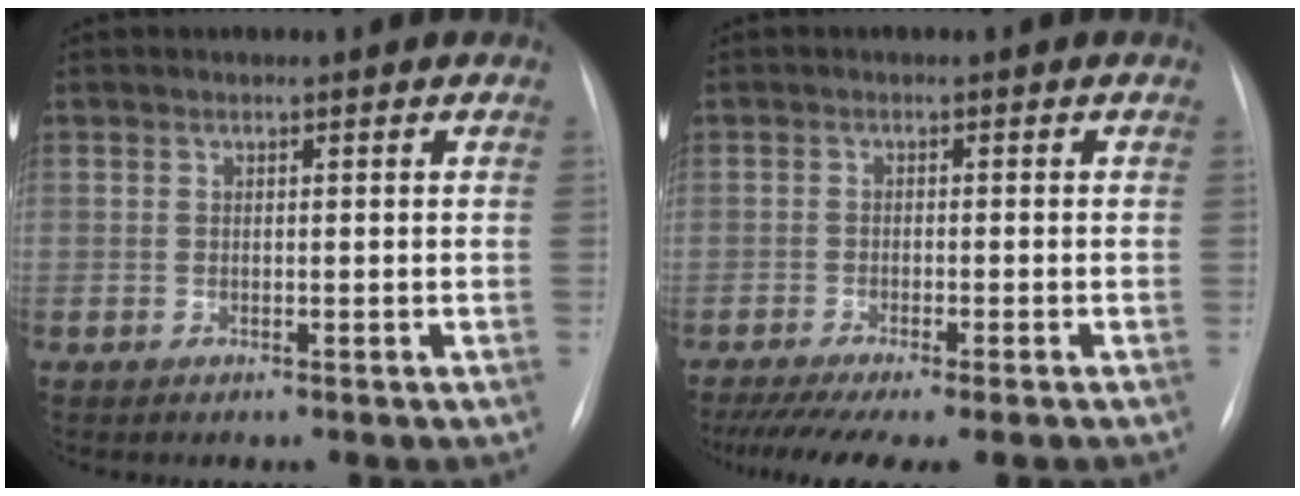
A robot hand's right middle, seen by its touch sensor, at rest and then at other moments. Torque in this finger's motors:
{"motor_torque": [1.15, -0.99, 0.48, 0.09]}